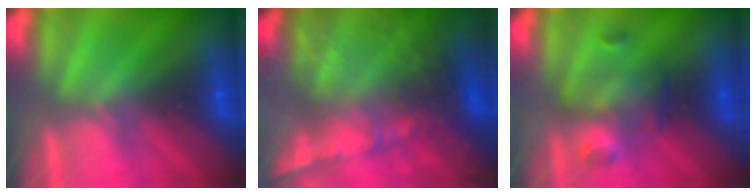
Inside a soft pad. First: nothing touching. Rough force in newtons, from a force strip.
{"total": 9.1}
{"total": 2.9}